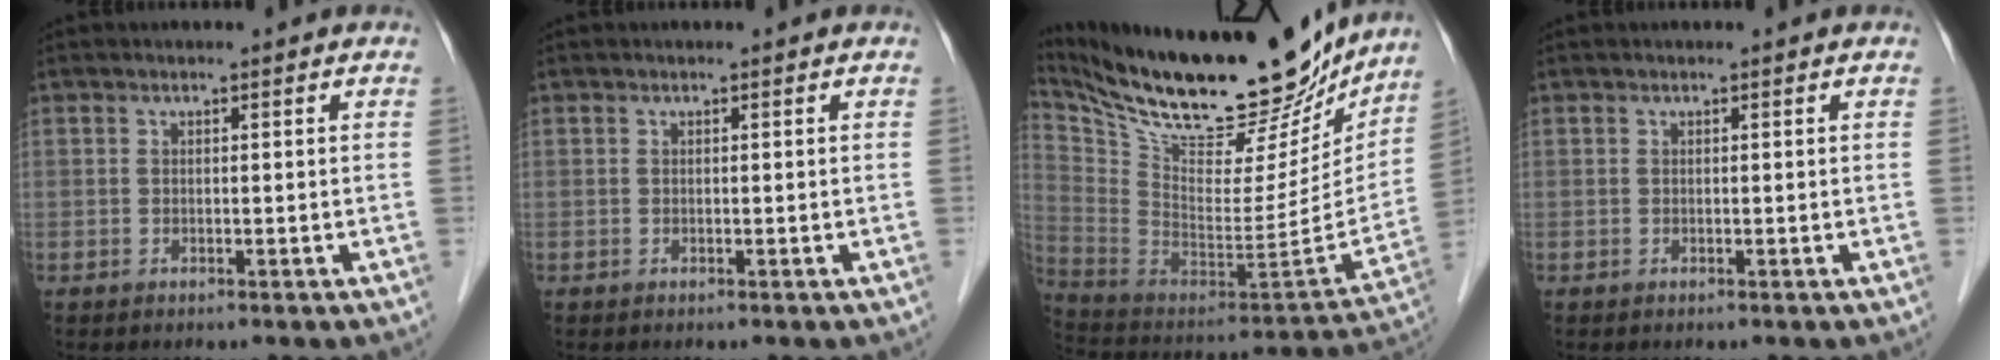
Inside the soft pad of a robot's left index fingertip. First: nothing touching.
{"total": 0.0}
{"total": 31.2, "force": [26.2, 8.5, 14.7], "torque": [-0.267, -0.036, 0.396]}
{"total": 0.0}